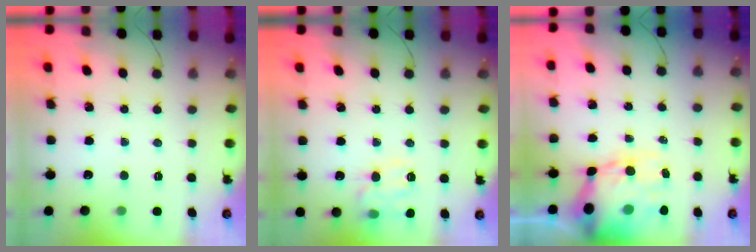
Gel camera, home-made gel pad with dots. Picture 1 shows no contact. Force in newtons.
{"total": 12.0, "press": 11.9, "slide": 1.6}
{"total": 13.6, "press": 13.0, "slide": 3.9}